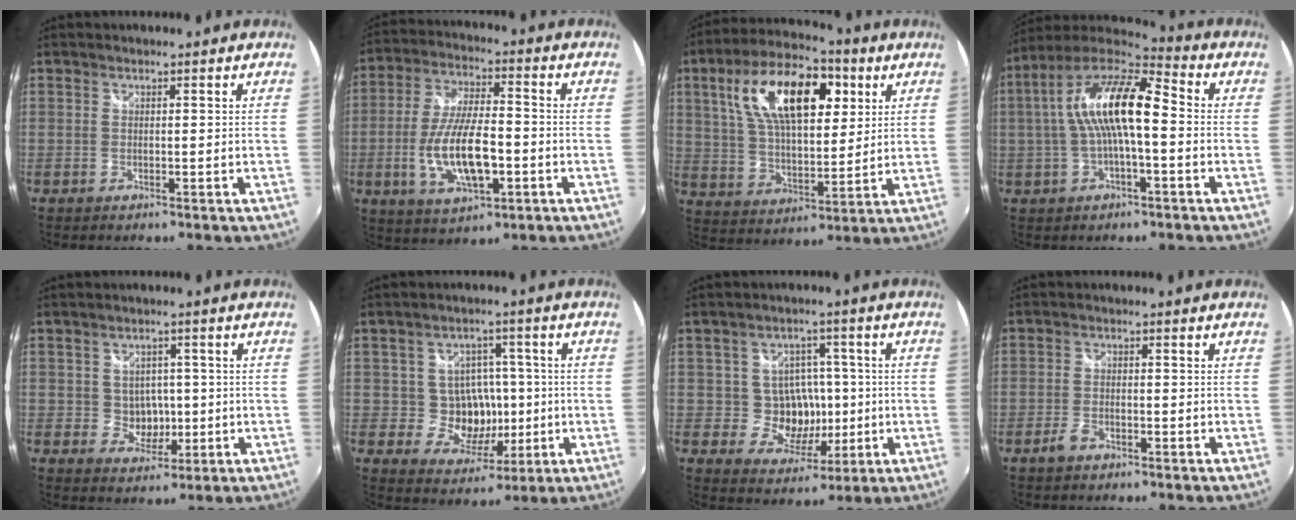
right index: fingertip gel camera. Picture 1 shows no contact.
{"total": 13.9, "force": [-3.6, 5.2, 12.4], "torque": [-0.250, -0.008, -0.061]}
{"total": 19.6, "force": [7.5, 9.3, 15.6], "torque": [-0.284, 0.034, 0.130]}
{"total": 15.1, "force": [0.4, 4.4, 14.4], "torque": [-0.260, 0.017, -0.001]}
{"total": 4.3, "force": [-0.3, 4.0, 1.5], "torque": [-0.030, 0.009, 0.005]}
{"total": 8.3, "force": [-0.7, 7.6, 3.1], "torque": [-0.065, 0.013, 0.001]}
{"total": 7.9, "force": [-0.6, 7.3, 2.8], "torque": [-0.058, 0.014, 0.002]}
{"total": 3.0, "force": [-2.0, 1.3, 1.7], "torque": [-0.046, -0.001, -0.040]}